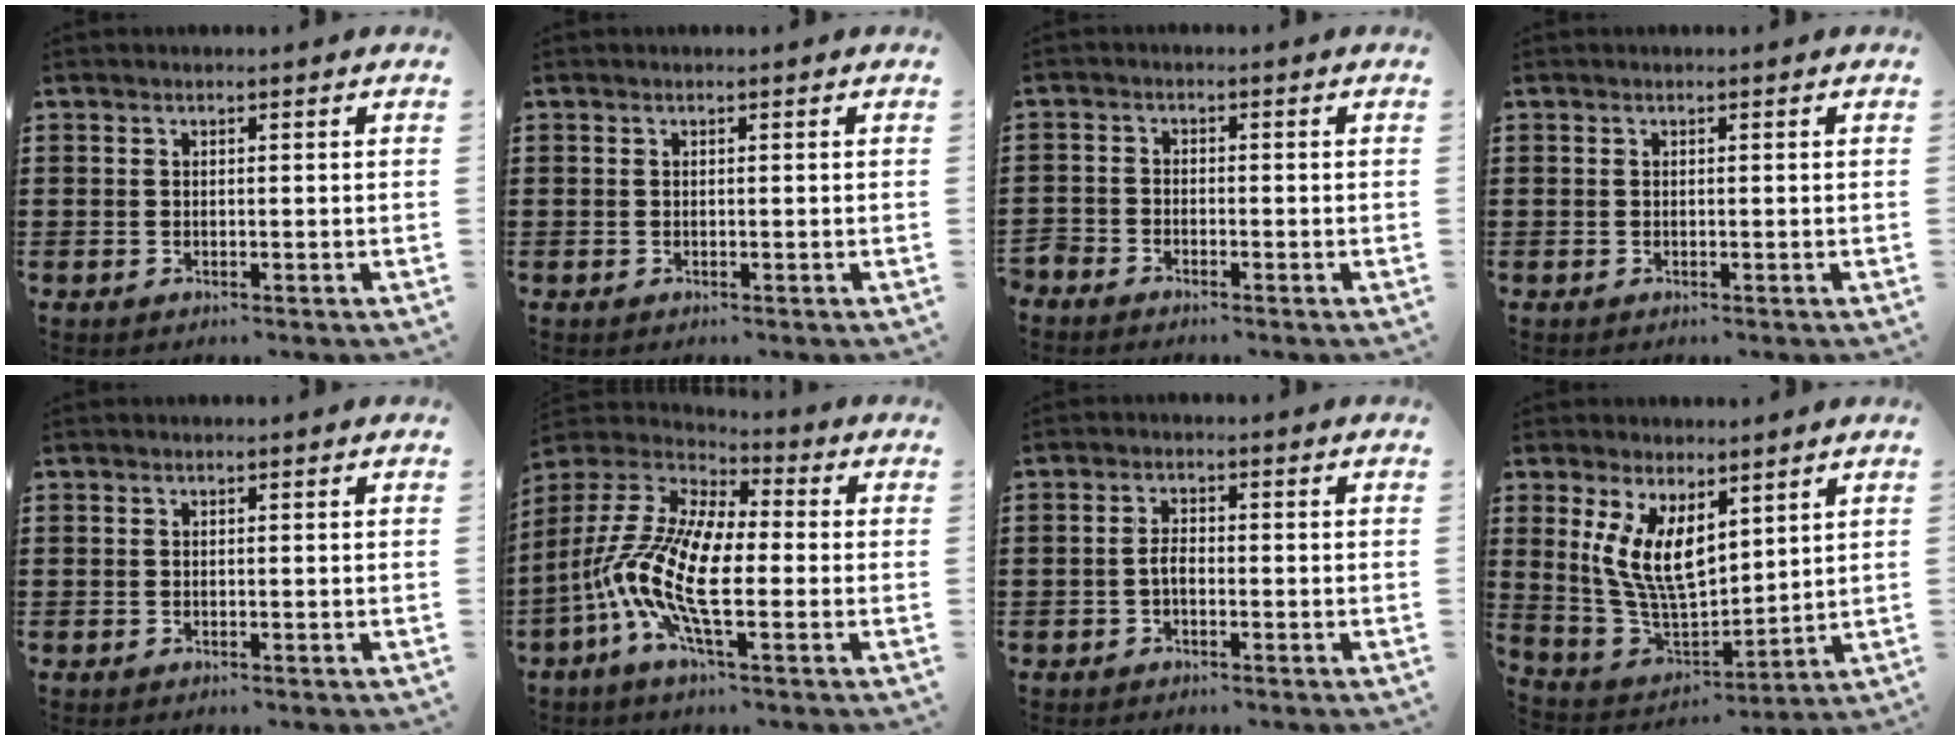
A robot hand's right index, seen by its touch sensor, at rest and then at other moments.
{"total": 0.0}
{"total": 1.9, "force": [-1.8, 0.4, -0.1], "torque": [-0.003, 0.004, -0.041]}
{"total": 0.0}
{"total": 0.0}
{"total": 13.9, "force": [-3.3, 5.3, 12.4], "torque": [-0.291, -0.011, -0.070]}
{"total": 2.1, "force": [-0.7, 0.9, 1.8], "torque": [-0.042, 0.000, -0.016]}
{"total": 8.7, "force": [4.3, 4.0, 6.4], "torque": [-0.156, -0.019, 0.078]}